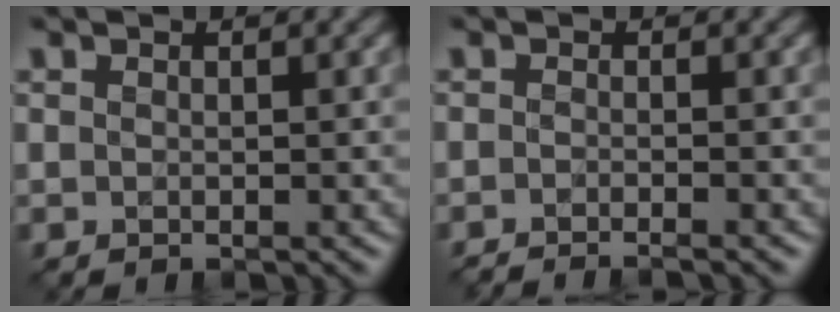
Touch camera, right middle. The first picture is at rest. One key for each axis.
{"total": 2.6, "fx": -1.8, "fy": 0.5, "fz": 1.8, "tx": -0.015, "ty": -0.005, "tz": -0.037}